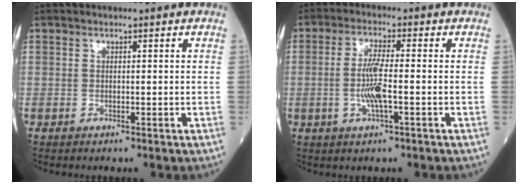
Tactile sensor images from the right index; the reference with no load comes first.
{"total": 5.7, "force": [-1.0, 0.4, 5.6], "torque": [-0.117, -0.005, -0.021]}